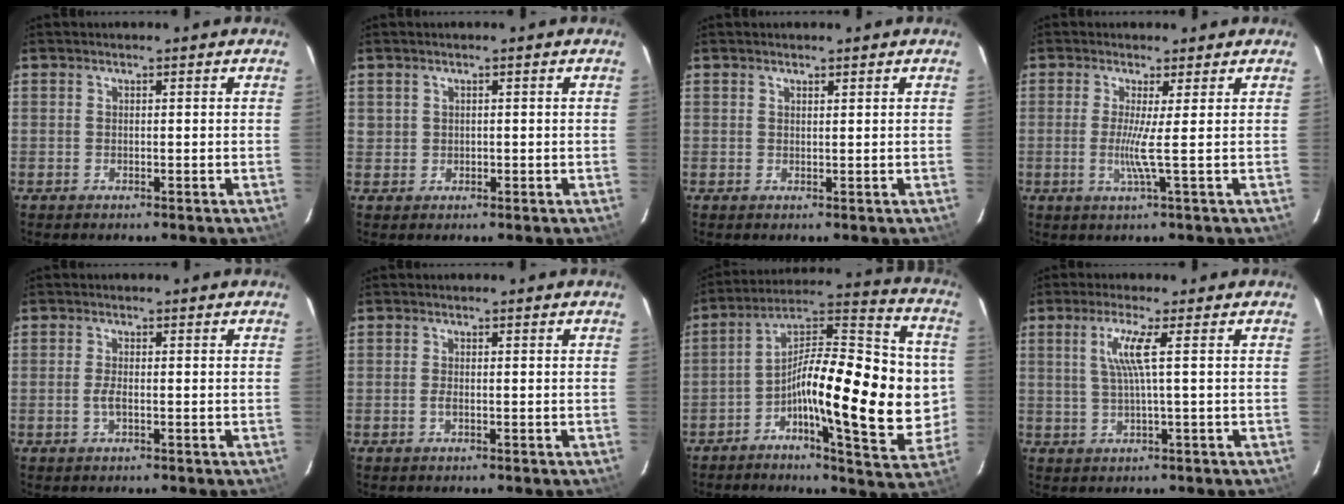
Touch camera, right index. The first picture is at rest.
{"total": 1.2, "force": [0.3, 1.1, 0.1], "torque": [0.001, 0.005, 0.007]}
{"total": 0.8, "force": [0.7, 0.1, 0.2], "torque": [-0.006, 0.000, 0.012]}
{"total": 3.6, "force": [-0.1, -1.5, 3.2], "torque": [-0.060, -0.012, -0.013]}
{"total": 2.1, "force": [-0.6, 0.5, 1.9], "torque": [-0.041, -0.002, -0.012]}
{"total": 1.1, "force": [-0.4, 0.3, 1.0], "torque": [-0.023, -0.001, -0.007]}
{"total": 21.7, "force": [-3.4, 6.4, 20.5], "torque": [-0.314, 0.026, -0.061]}
{"total": 4.8, "force": [1.2, -0.9, 4.6], "torque": [-0.083, 0.003, 0.026]}